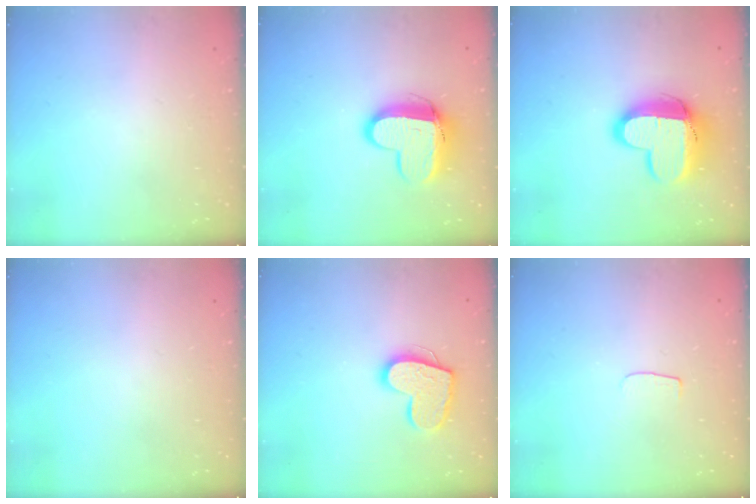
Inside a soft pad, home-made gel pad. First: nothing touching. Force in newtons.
{"total": 12.4, "press": 12.4, "slide": 1.2}
{"total": 14.0, "press": 13.9, "slide": 1.4}
{"total": 0.0}
{"total": 14.6, "press": 14.6, "slide": 1.1}
{"total": 3.3, "press": 3.3, "slide": 0.3}